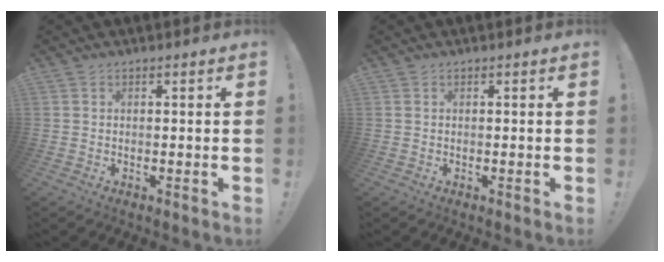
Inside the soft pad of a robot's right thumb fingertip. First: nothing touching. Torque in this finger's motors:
{"motor_torque": [0.02, 0.24, -0.02, 0.05, -0.05]}